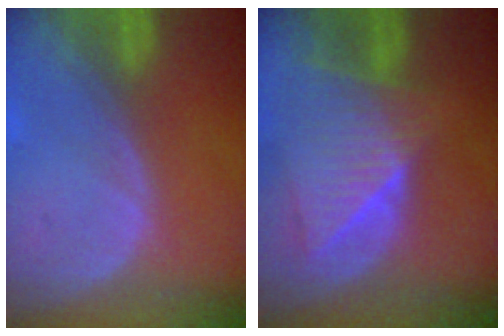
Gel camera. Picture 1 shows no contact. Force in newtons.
{"total": 9.2, "press": 8.2, "slide": 4.2}